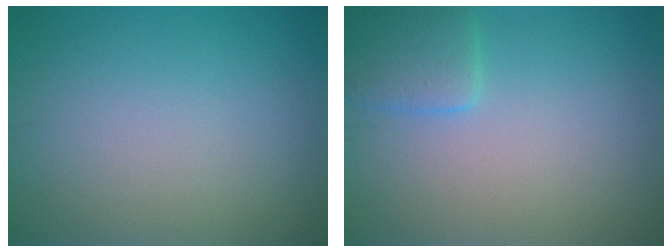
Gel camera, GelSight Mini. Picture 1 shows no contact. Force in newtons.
{"total": 2.6, "press": 2.6, "slide": 0.1}